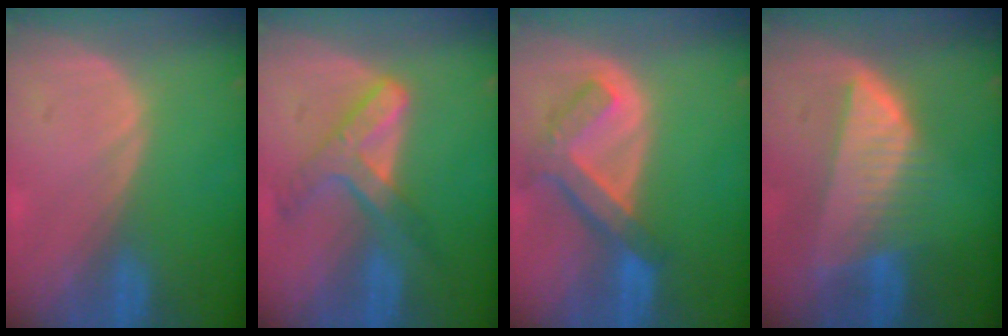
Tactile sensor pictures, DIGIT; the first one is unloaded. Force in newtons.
{"total": 7.2, "press": 6.1, "slide": 3.8}
{"total": 7.5, "press": 6.5, "slide": 3.7}
{"total": 8.2, "press": 7.2, "slide": 3.8}